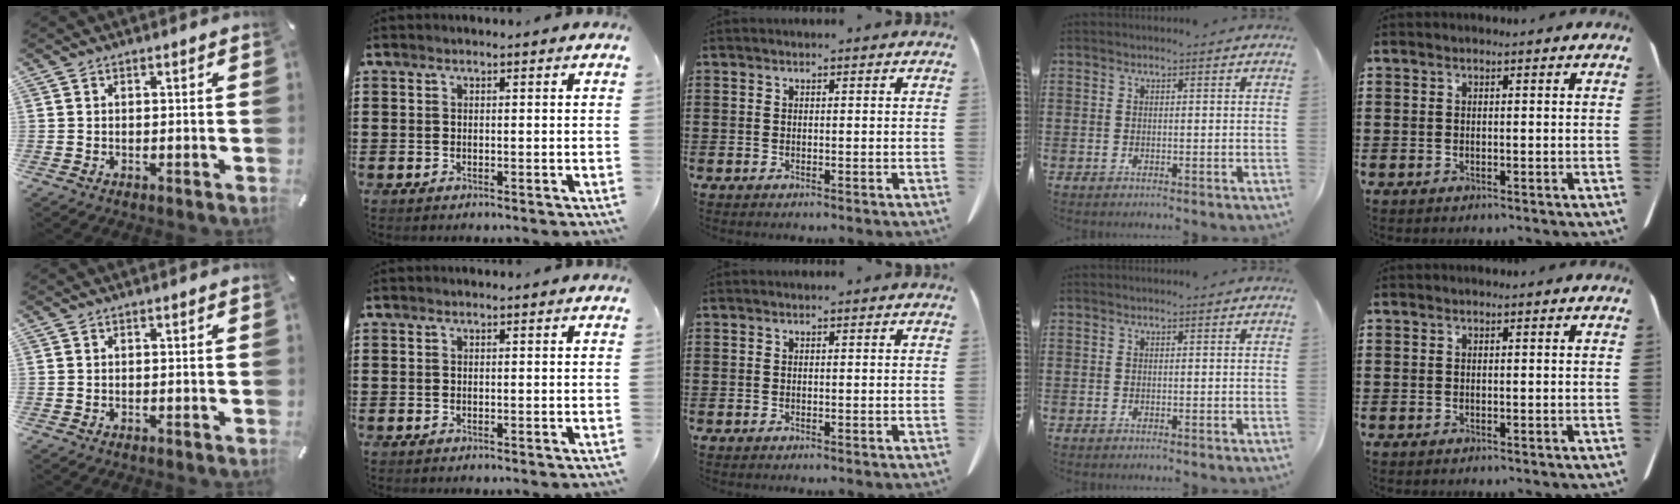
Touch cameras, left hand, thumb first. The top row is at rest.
{}